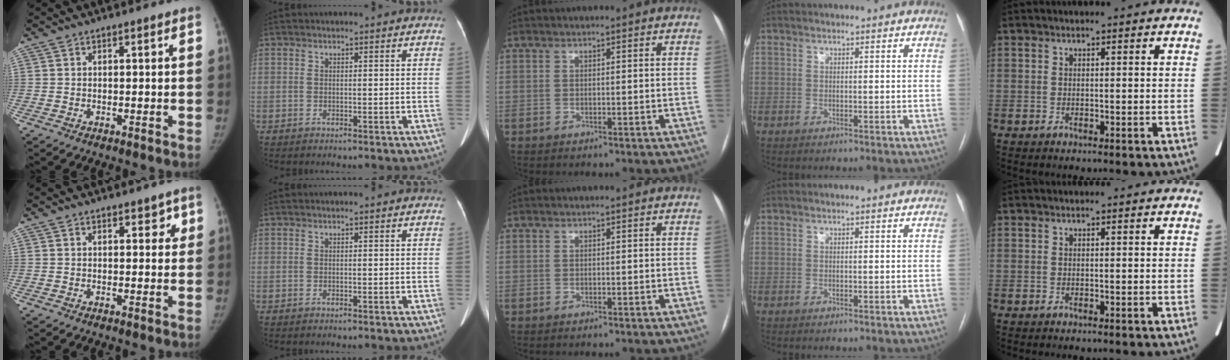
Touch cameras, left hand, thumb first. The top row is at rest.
{"thumb": {"total": 2.4, "force": [1.5, 1.5, 1.2], "torque": [0.013, -0.005, 0.017]}}